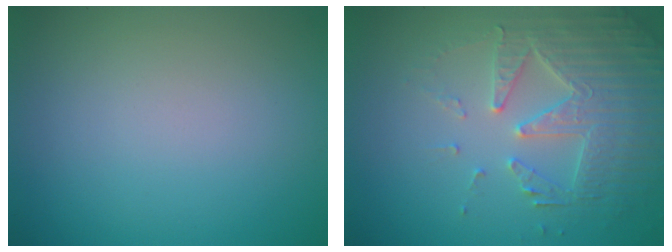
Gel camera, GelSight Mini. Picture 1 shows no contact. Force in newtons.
{"total": 4.8, "press": 4.1, "slide": 2.5}